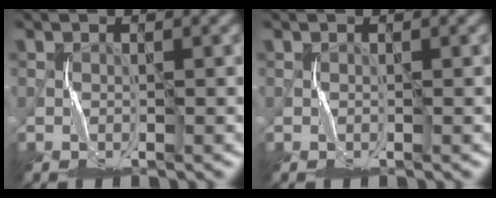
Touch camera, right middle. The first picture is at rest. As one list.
[{"total": 0.0}]